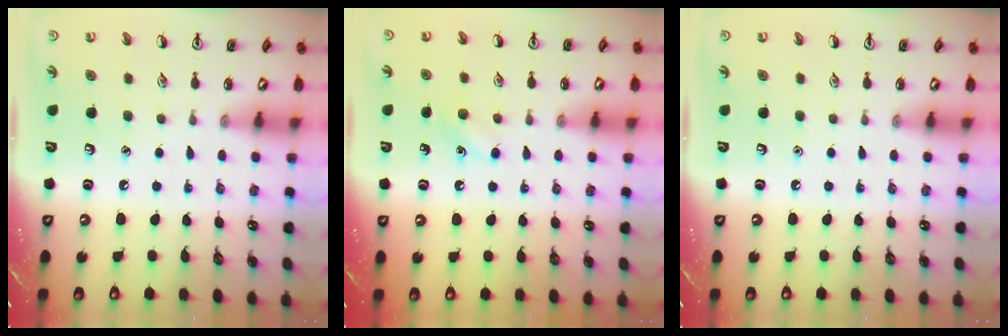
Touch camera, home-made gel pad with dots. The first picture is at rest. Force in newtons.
{"total": 5.8, "press": 5.7, "slide": 1.4}
{"total": 0.0}